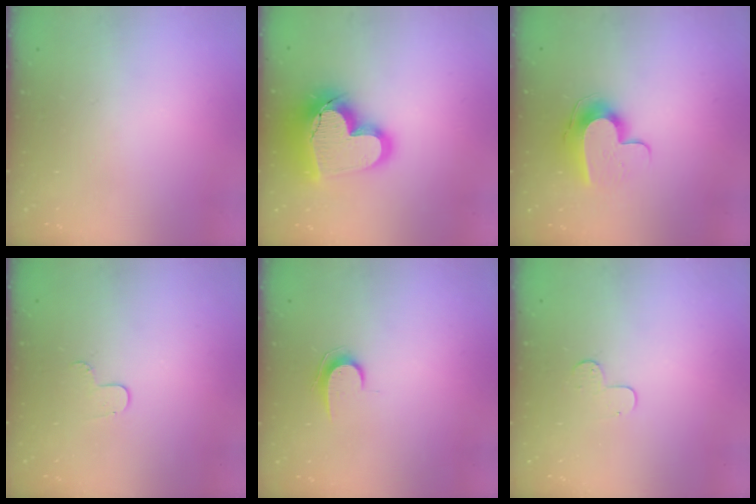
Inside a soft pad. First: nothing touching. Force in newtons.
{"total": 21.8, "press": 21.7, "slide": 1.8}
{"total": 10.4, "press": 10.4, "slide": 0.3}
{"total": 3.5, "press": 3.5, "slide": 0.4}
{"total": 6.7, "press": 6.7, "slide": 0.7}
{"total": 4.3, "press": 4.3, "slide": 0.4}